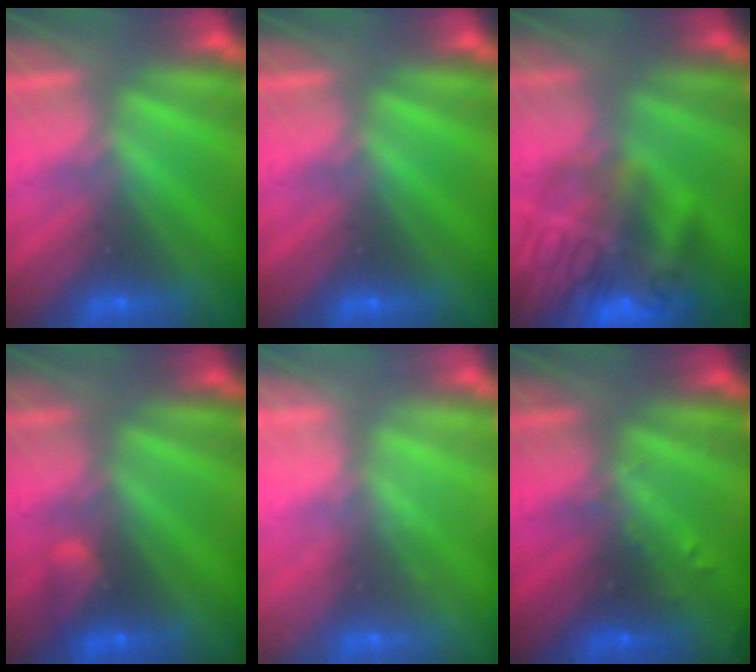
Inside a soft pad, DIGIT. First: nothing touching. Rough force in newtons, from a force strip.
{"total": 0.0}
{"total": 7.4}
{"total": 2.1}
{"total": 2.2}
{"total": 2.8}